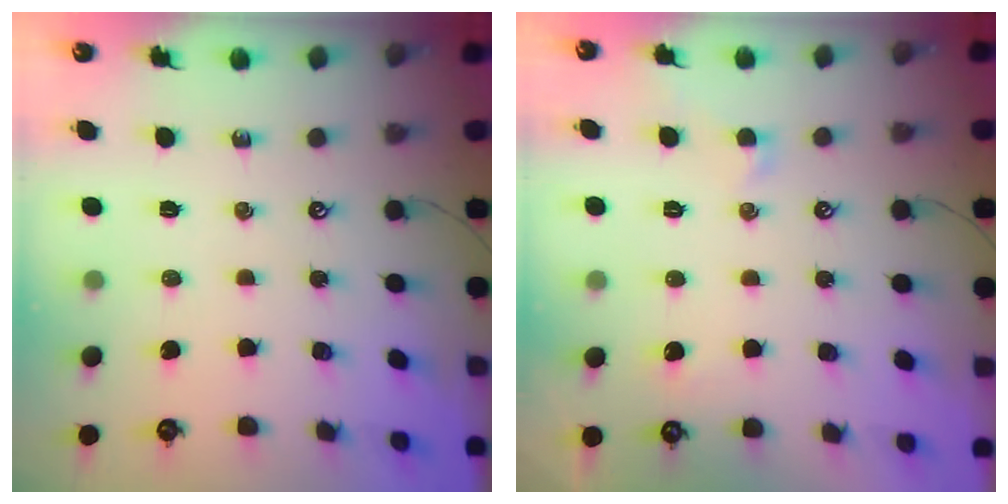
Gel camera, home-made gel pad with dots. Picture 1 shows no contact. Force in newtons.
{"total": 0.5, "press": 0.2, "slide": 0.5}